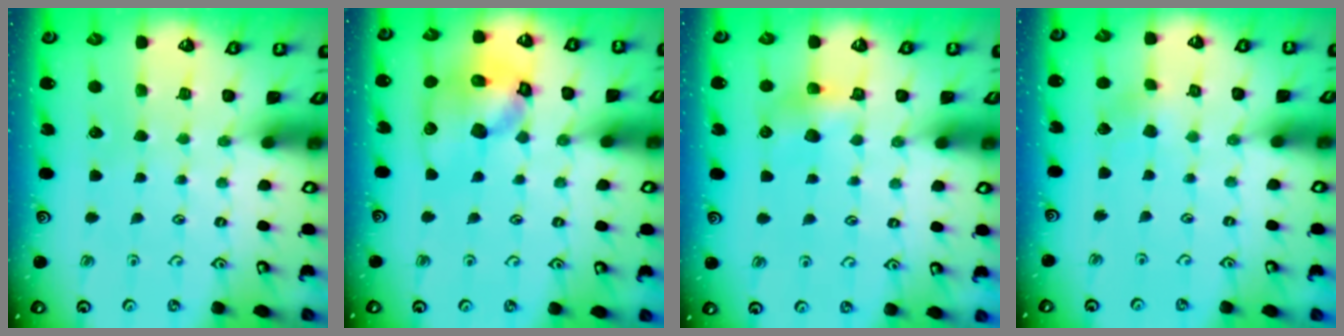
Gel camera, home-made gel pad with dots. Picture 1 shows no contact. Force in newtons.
{"total": 15.0, "press": 14.8, "slide": 2.1}
{"total": 6.0, "press": 5.9, "slide": 0.8}
{"total": 2.5, "press": 2.5, "slide": 0.2}